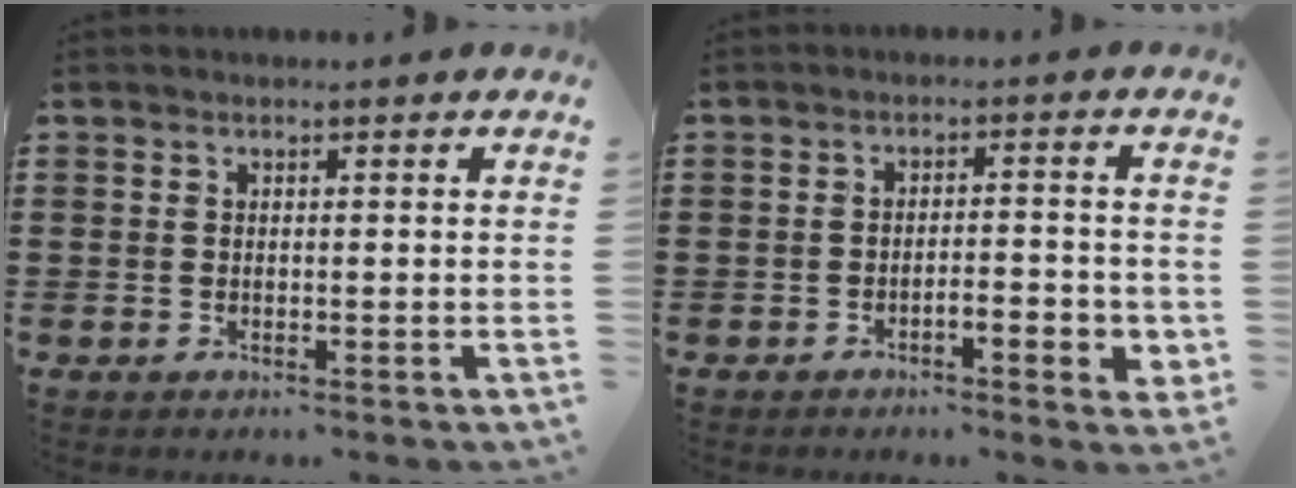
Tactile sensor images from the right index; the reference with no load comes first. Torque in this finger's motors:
{"motor_torque": [0.14, -0.07, 0.15, 0.03]}